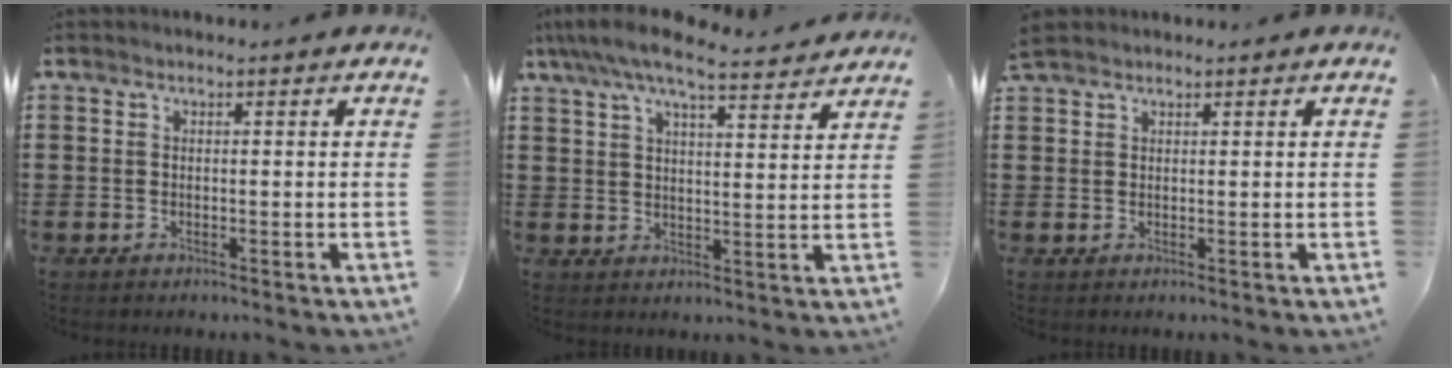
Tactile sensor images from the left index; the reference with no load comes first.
{"total": 7.1, "force": [6.1, 0.7, 3.4], "torque": [-0.087, -0.027, 0.109]}
{"total": 1.8, "force": [1.5, 0.7, 0.6], "torque": [-0.017, 0.004, 0.031]}